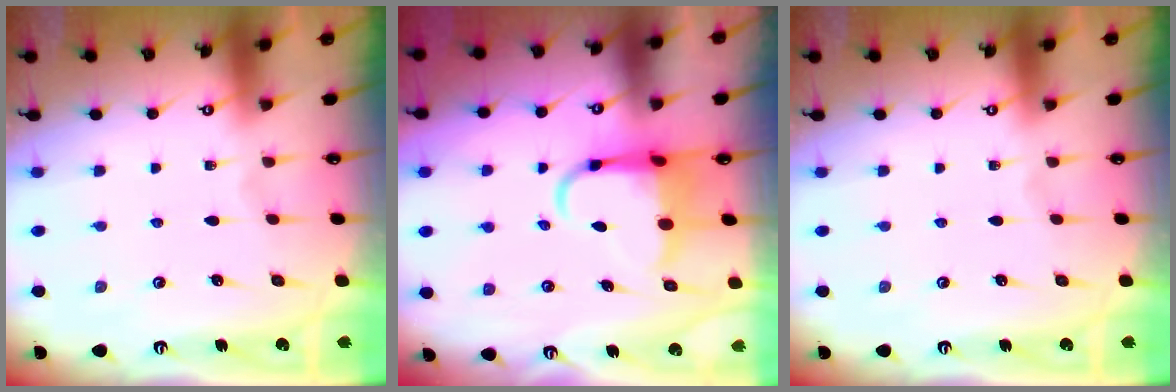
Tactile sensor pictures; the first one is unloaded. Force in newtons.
{"total": 6.9, "press": 6.6, "slide": 1.8}
{"total": 0.0}